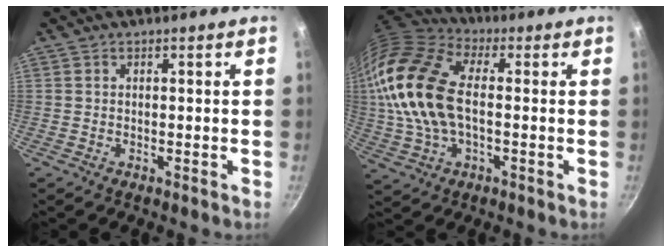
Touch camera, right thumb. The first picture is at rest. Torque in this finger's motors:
{"motor_torque": [-0.70, 2.33, 2.26, -0.20, 0.74]}